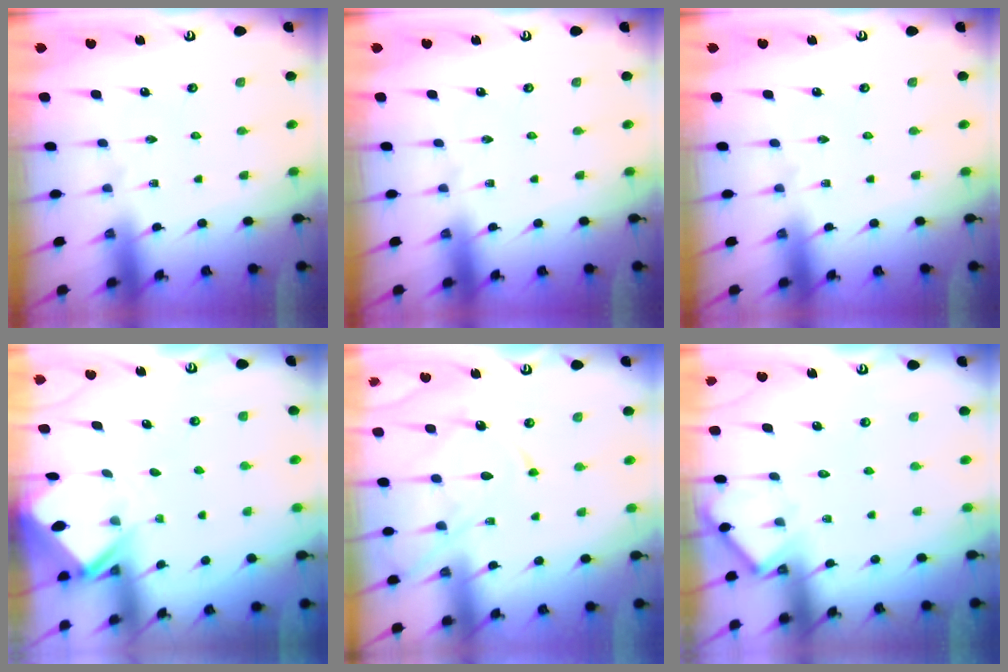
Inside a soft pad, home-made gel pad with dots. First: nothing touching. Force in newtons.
{"total": 0.0}
{"total": 0.0}
{"total": 2.4, "press": 2.4, "slide": 0.1}
{"total": 11.6, "press": 11.5, "slide": 1.1}
{"total": 5.5, "press": 5.5, "slide": 0.4}